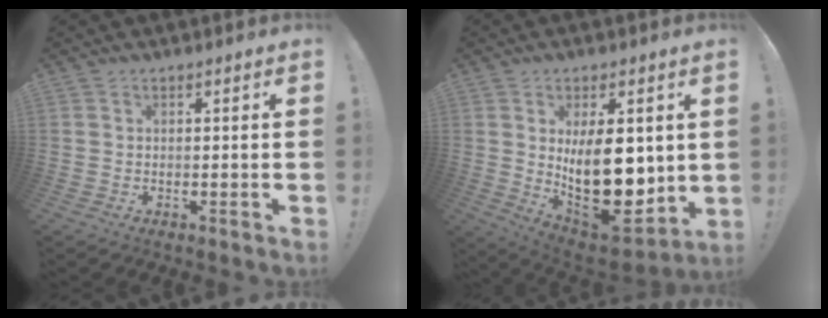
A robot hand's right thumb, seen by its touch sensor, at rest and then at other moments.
{"total": 19.7, "force": [1.9, 9.8, 17.0], "torque": [-0.270, -0.040, 0.042]}